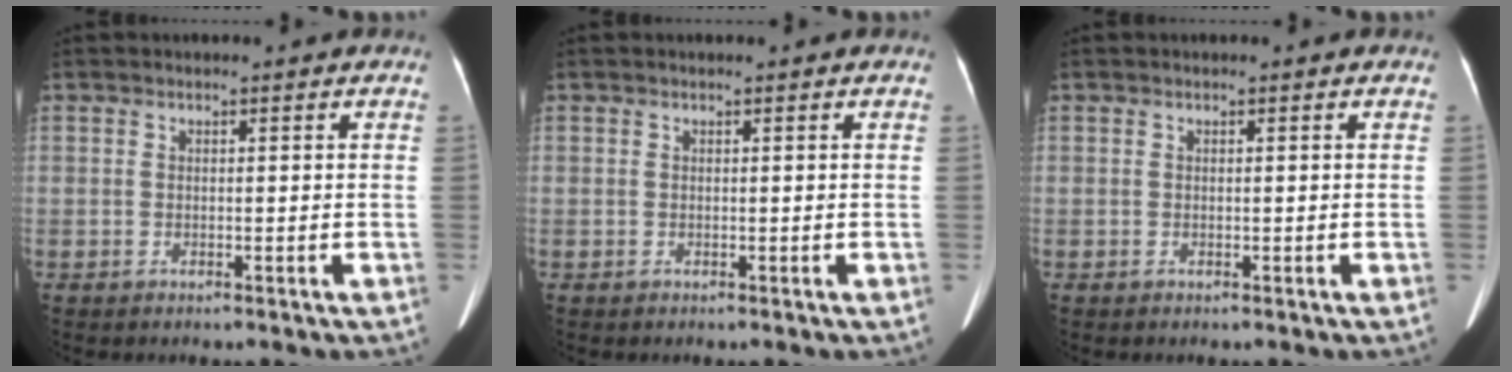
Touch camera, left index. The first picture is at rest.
{"total": 0.0}
{"total": 0.0}